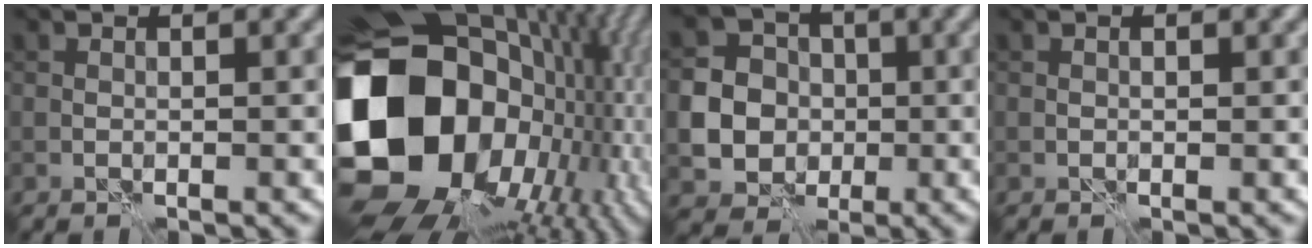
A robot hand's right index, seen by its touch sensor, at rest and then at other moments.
{"total": 22.0, "force": [-2.1, 17.8, 12.8], "torque": [-0.286, -0.044, -0.011]}
{"total": 10.4, "force": [-1.9, 9.8, 2.8], "torque": [-0.080, -0.011, -0.051]}
{"total": 0.5, "force": [0.0, 0.3, 0.4], "torque": [-0.004, 0.000, 0.000]}